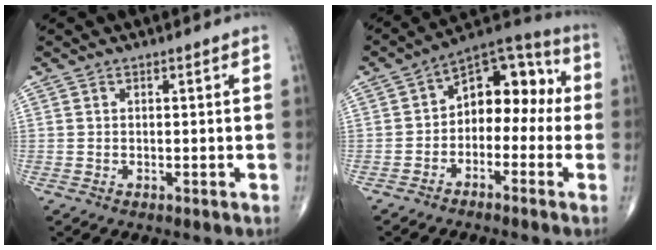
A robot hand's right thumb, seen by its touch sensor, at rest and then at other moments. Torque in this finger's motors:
{"motor_torque": [0.11, 0.23, 0.58, -0.09, 0.04]}